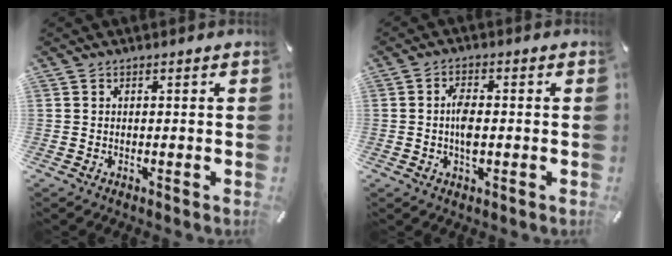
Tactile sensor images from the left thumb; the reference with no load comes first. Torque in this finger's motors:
{"motor_torque": [0.48, 0.44, 0.60, 0.12, 0.00]}